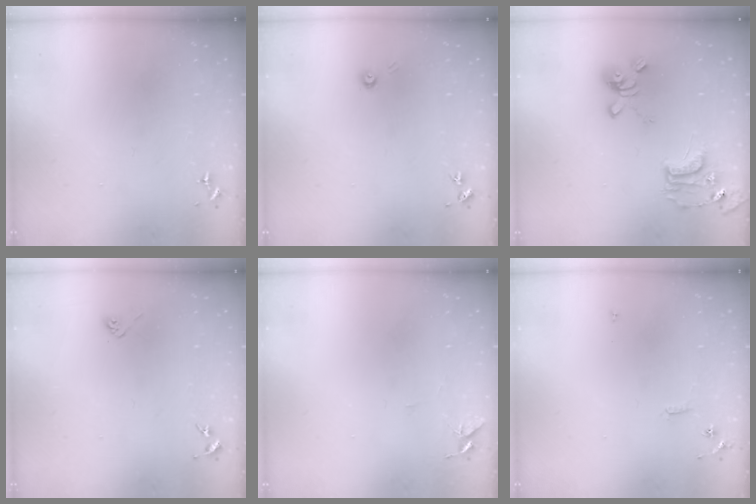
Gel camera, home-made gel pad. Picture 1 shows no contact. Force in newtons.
{"total": 3.3, "press": 3.3, "slide": 0.2}
{"total": 15.3, "press": 15.3, "slide": 1.1}
{"total": 3.0, "press": 2.9, "slide": 0.9}
{"total": 5.2, "press": 5.1, "slide": 0.4}
{"total": 5.6, "press": 5.6, "slide": 0.6}